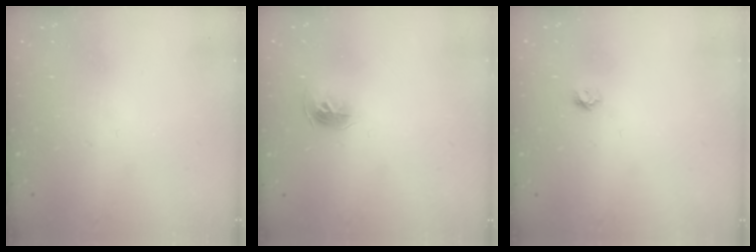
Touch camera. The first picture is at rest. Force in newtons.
{"total": 8.0, "press": 8.0, "slide": 0.7}
{"total": 4.4, "press": 4.4, "slide": 0.4}